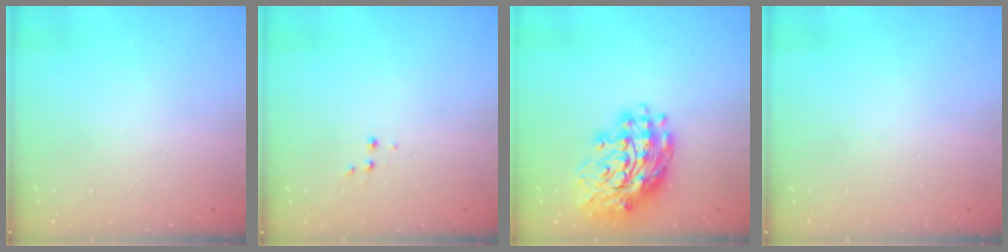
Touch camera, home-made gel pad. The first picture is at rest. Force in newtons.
{"total": 1.9, "press": 1.9, "slide": 0.2}
{"total": 16.6, "press": 16.5, "slide": 1.7}
{"total": 0.0}